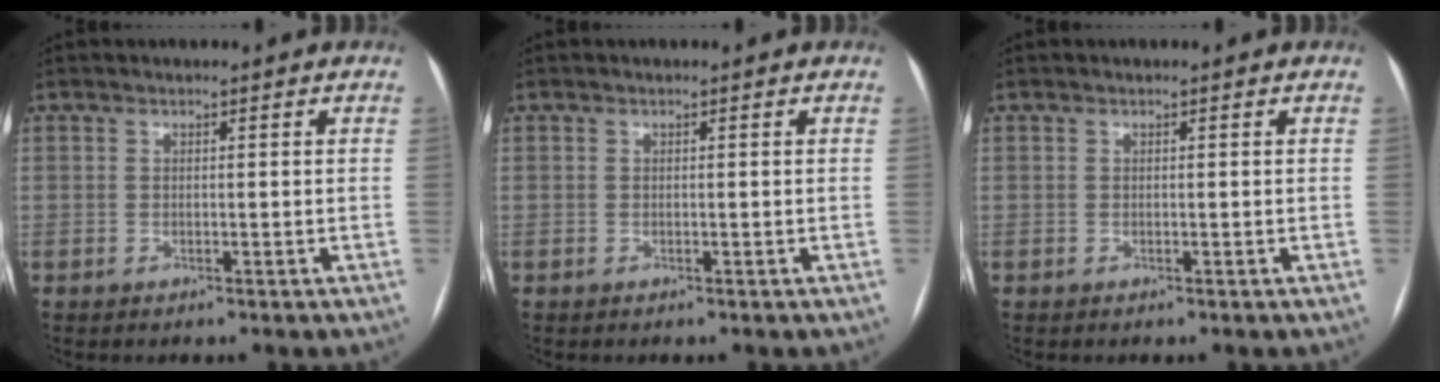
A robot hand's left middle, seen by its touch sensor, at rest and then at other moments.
{"total": 0.0}
{"total": 0.0}